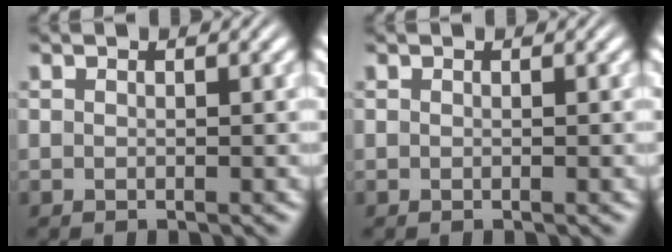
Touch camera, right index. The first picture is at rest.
{"total": 0.0}